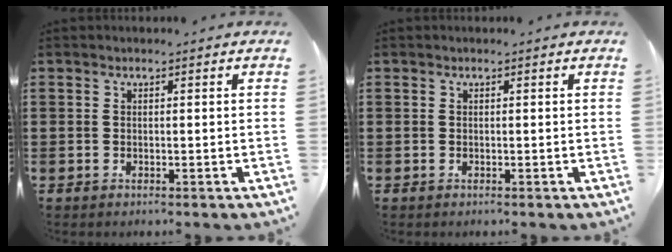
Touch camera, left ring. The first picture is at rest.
{"total": 0.0}